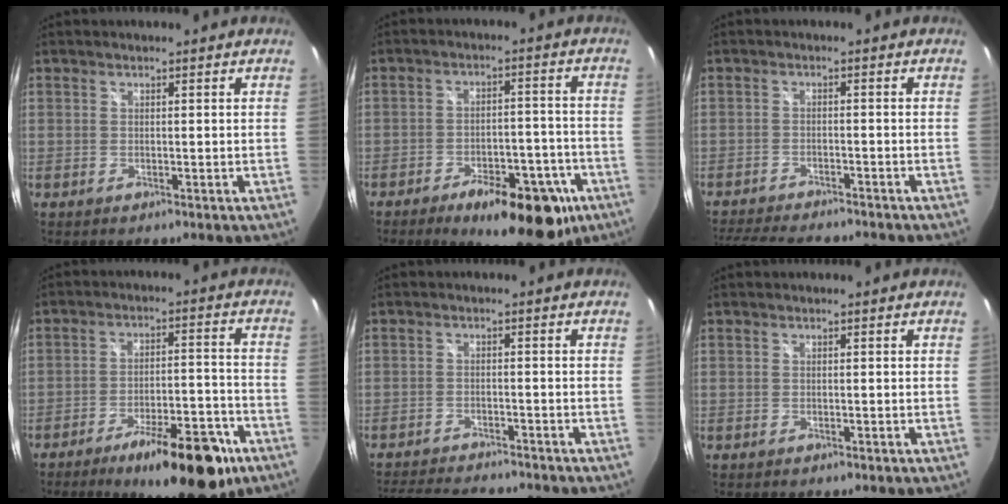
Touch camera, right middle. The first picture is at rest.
{"total": 16.6, "force": [-10.2, 6.8, 11.2], "torque": [-0.165, -0.003, -0.129]}
{"total": 12.3, "force": [-11.0, 2.4, 4.9], "torque": [-0.118, -0.019, -0.176]}
{"total": 16.5, "force": [-10.7, 4.8, 11.6], "torque": [-0.171, -0.008, -0.150]}
{"total": 11.4, "force": [-10.4, 2.0, 4.1], "torque": [-0.104, -0.015, -0.167]}
{"total": 0.0}